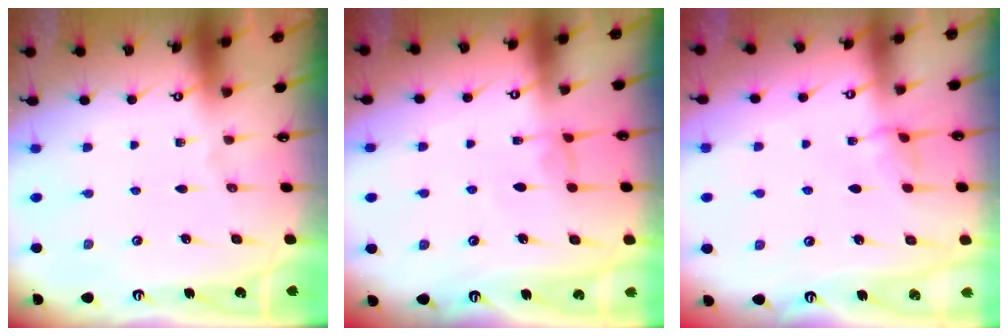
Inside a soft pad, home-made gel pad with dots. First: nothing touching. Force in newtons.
{"total": 1.5, "press": 1.4, "slide": 0.4}
{"total": 2.8, "press": 2.8, "slide": 0.4}